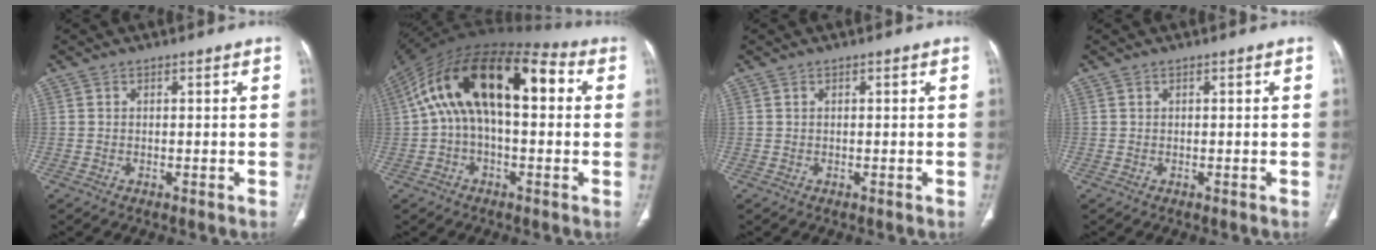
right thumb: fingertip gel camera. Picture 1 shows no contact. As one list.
[{"total": 21.8, "force": [3.6, 10.7, 18.6], "torque": [-0.315, 0.054, 0.047]}, {"total": 0.0}, {"total": 0.0}]